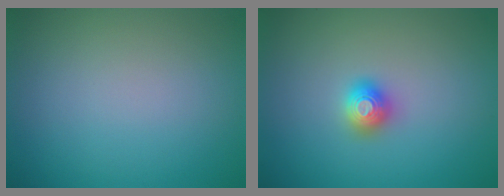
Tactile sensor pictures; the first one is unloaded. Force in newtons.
{"total": 2.0, "press": 2.0, "slide": 0.2}